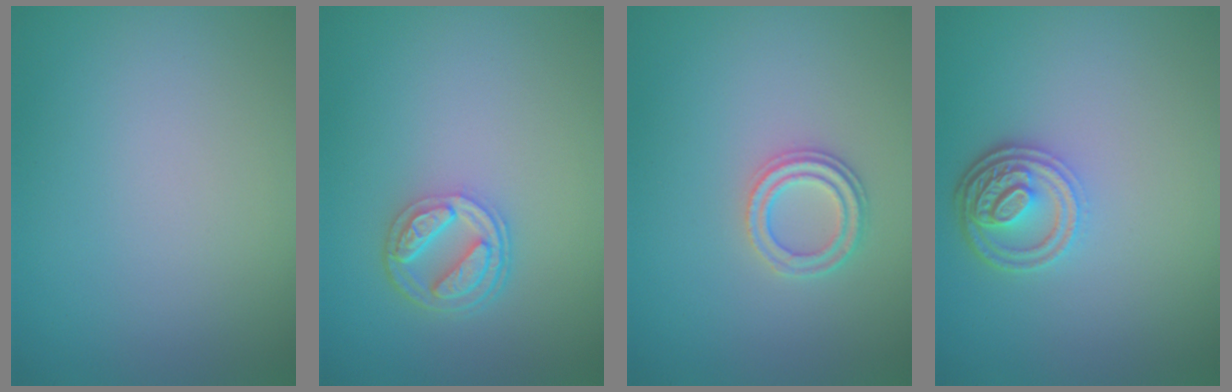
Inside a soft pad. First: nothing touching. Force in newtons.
{"total": 3.8, "press": 2.8, "slide": 2.5}
{"total": 2.3, "press": 2.2, "slide": 0.8}
{"total": 4.1, "press": 3.2, "slide": 2.5}